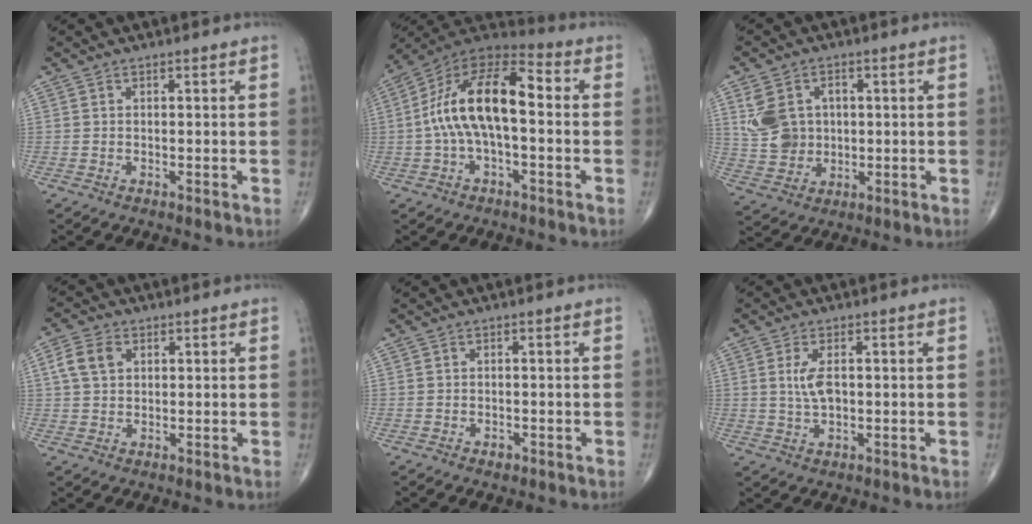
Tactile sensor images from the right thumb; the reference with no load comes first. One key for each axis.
{"total": 16.6, "fx": -0.2, "fy": 7.6, "fz": 14.7, "tx": -0.270, "ty": 0.050, "tz": -0.014}
{"total": 9.1, "fx": 1.9, "fy": 7.4, "fz": 4.9, "tx": -0.076, "ty": 0.000, "tz": 0.046}
{"total": 5.4, "fx": 1.6, "fy": 3.9, "fz": 3.4, "tx": -0.065, "ty": 0.007, "tz": 0.030}
{"total": 1.1, "fx": -0.5, "fy": 0.7, "fz": 0.5, "tx": -0.007, "ty": 0.001, "tz": -0.007}
{"total": 4.4, "fx": 0.6, "fy": 2.1, "fz": 3.8, "tx": -0.080, "ty": -0.003, "tz": 0.014}